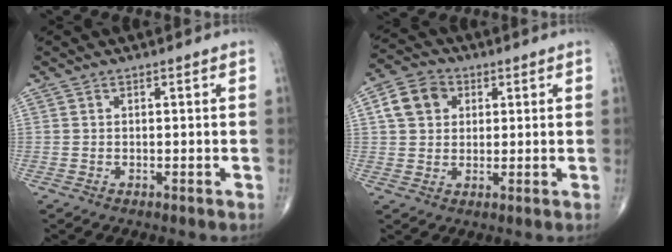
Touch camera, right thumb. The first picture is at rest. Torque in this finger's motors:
{"motor_torque": [1.10, 0.88, 0.46, 0.25, 0.03]}